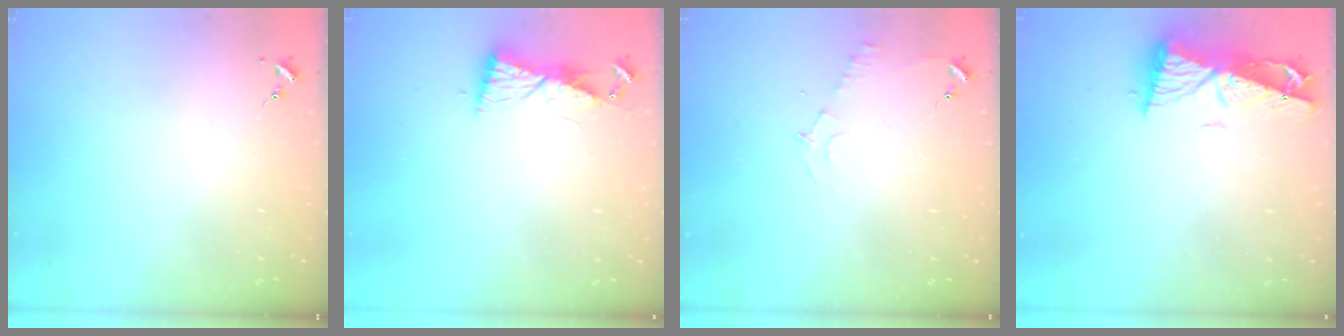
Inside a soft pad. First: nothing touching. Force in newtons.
{"total": 8.7, "press": 8.7, "slide": 0.8}
{"total": 5.5, "press": 5.5, "slide": 0.7}
{"total": 9.3, "press": 9.2, "slide": 1.3}